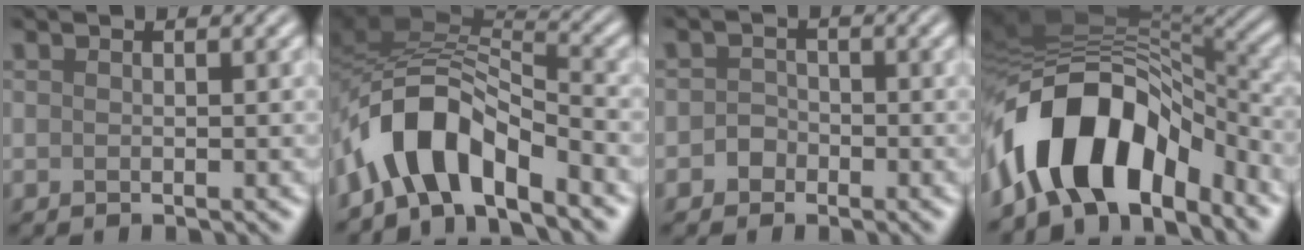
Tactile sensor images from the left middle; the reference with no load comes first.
{"total": 7.3, "force": [-4.5, 2.8, 5.0], "torque": [-0.072, 0.013, -0.094]}
{"total": 1.3, "force": [-0.7, 1.1, 0.1], "torque": [0.002, 0.007, -0.016]}
{"total": 10.9, "force": [-5.7, 5.8, 7.2], "torque": [-0.114, 0.008, -0.096]}